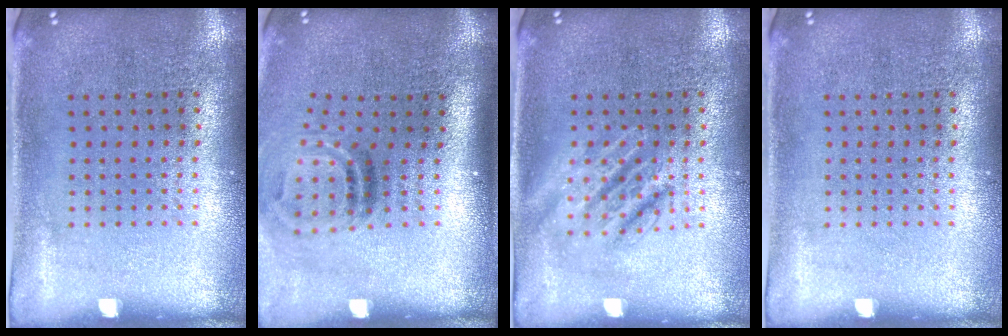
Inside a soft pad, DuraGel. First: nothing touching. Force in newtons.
{"total": 2.0, "press": 1.2, "slide": 1.6}
{"total": 2.8, "press": 2.8, "slide": 0.4}
{"total": 0.0}